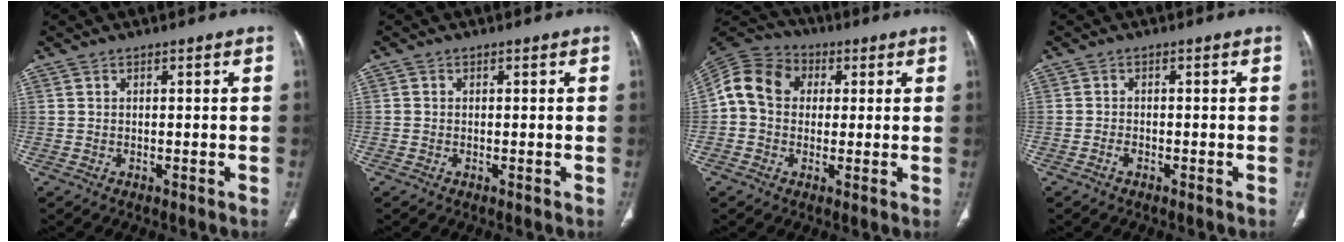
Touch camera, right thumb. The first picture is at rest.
{"total": 0.0}
{"total": 11.3, "force": [1.4, 9.4, 6.1], "torque": [-0.101, 0.028, 0.013]}
{"total": 1.0, "force": [-0.8, 0.3, 0.6], "torque": [-0.013, 0.000, -0.017]}